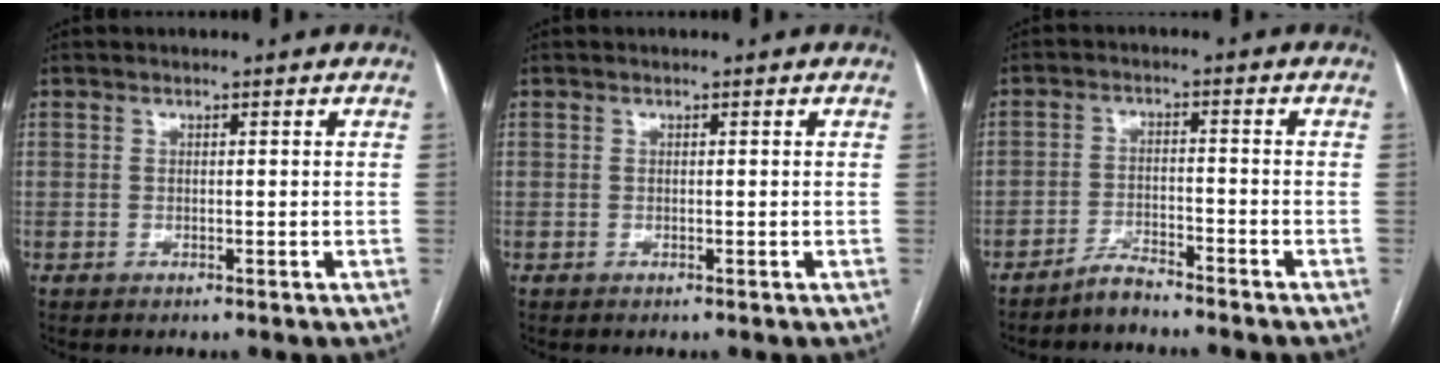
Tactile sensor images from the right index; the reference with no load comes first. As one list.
[{"total": 0.0}, {"total": 3.4, "force": [-3.2, 0.2, 0.8], "torque": [-0.015, -0.008, -0.060]}]